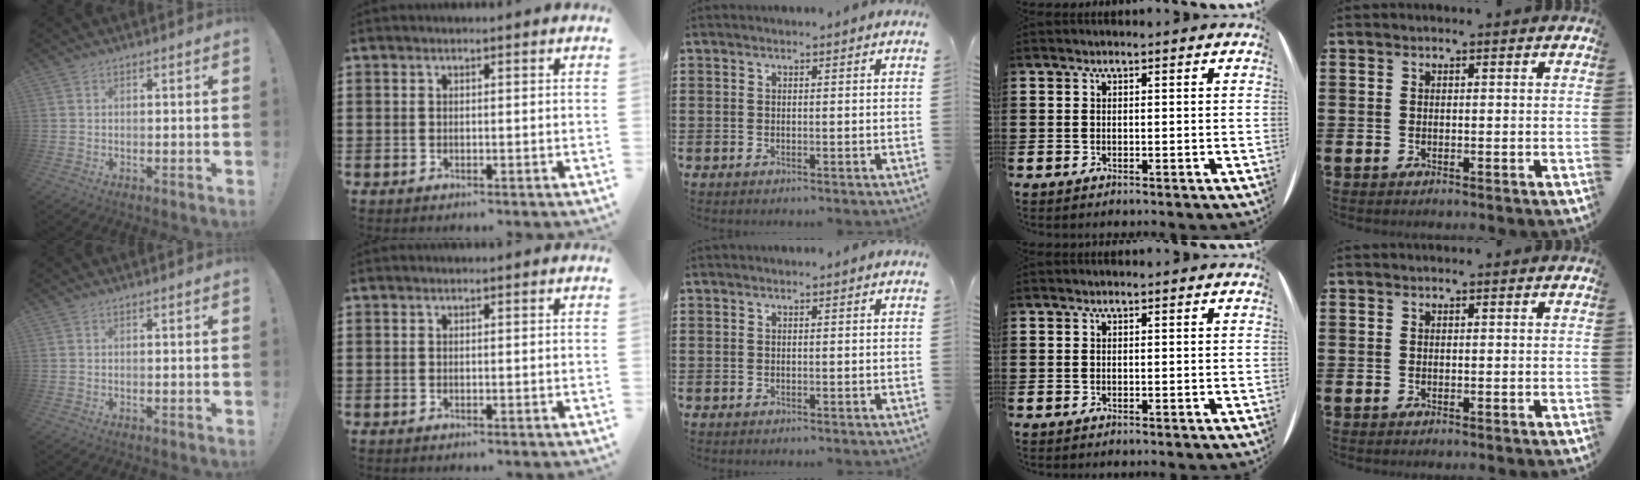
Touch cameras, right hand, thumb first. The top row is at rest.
{}